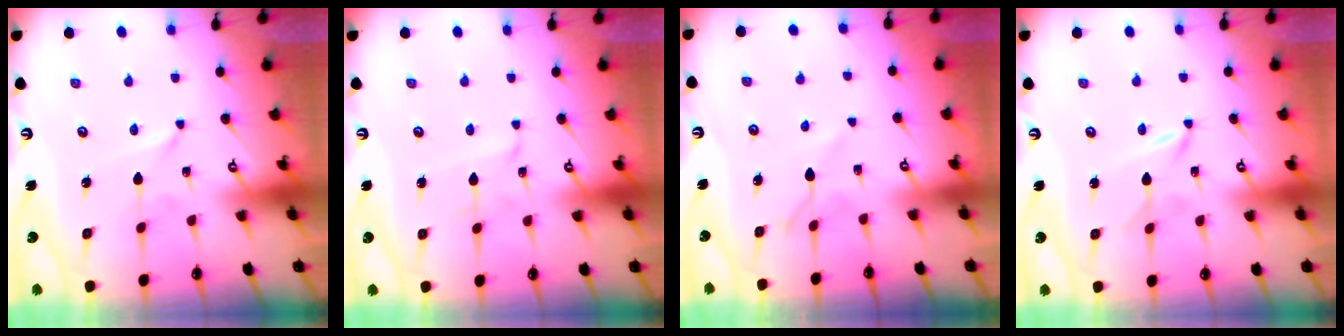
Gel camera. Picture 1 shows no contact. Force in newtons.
{"total": 2.4, "press": 2.4, "slide": 0.3}
{"total": 4.7, "press": 4.7, "slide": 0.7}
{"total": 1.9, "press": 1.9, "slide": 0.1}